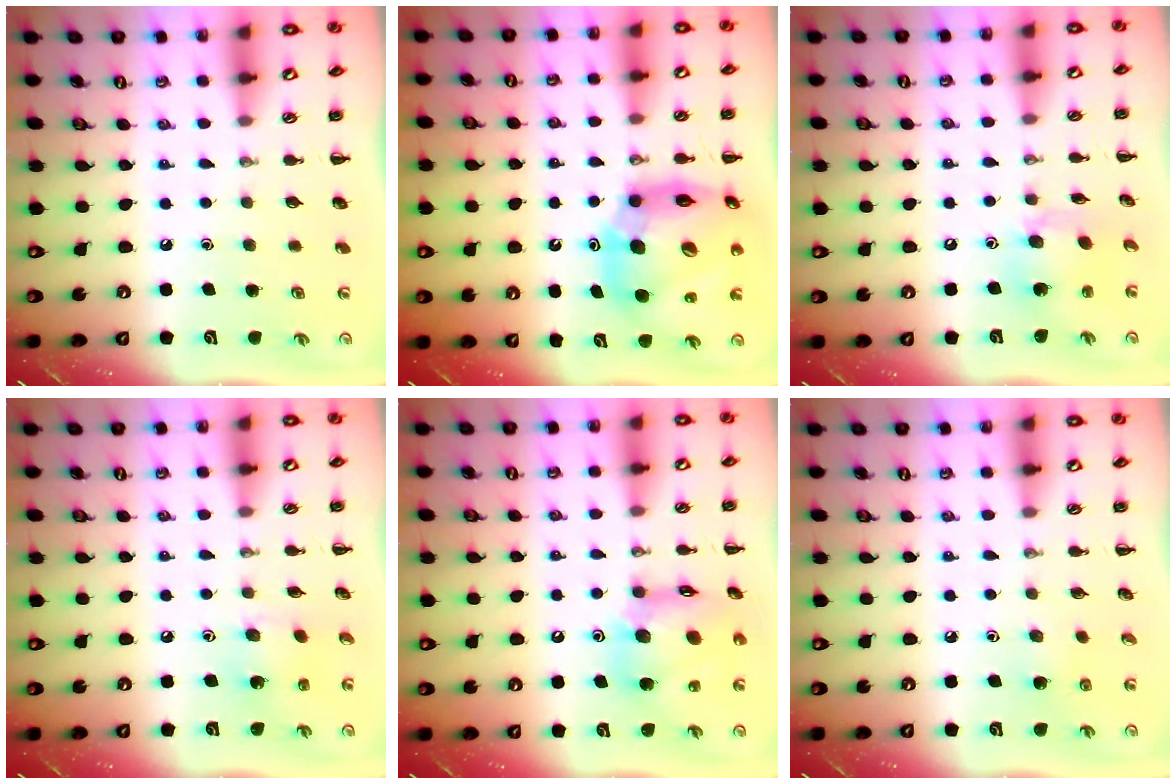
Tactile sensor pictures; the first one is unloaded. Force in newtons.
{"total": 17.5, "press": 16.7, "slide": 5.1}
{"total": 8.2, "press": 8.0, "slide": 1.4}
{"total": 2.3, "press": 2.2, "slide": 0.5}
{"total": 15.3, "press": 15.1, "slide": 2.5}
{"total": 3.1, "press": 2.9, "slide": 1.0}